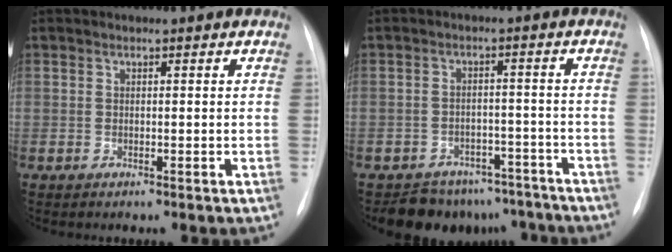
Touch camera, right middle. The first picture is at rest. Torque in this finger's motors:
{"motor_torque": [0.15, -0.16, 0.18, 0.01]}